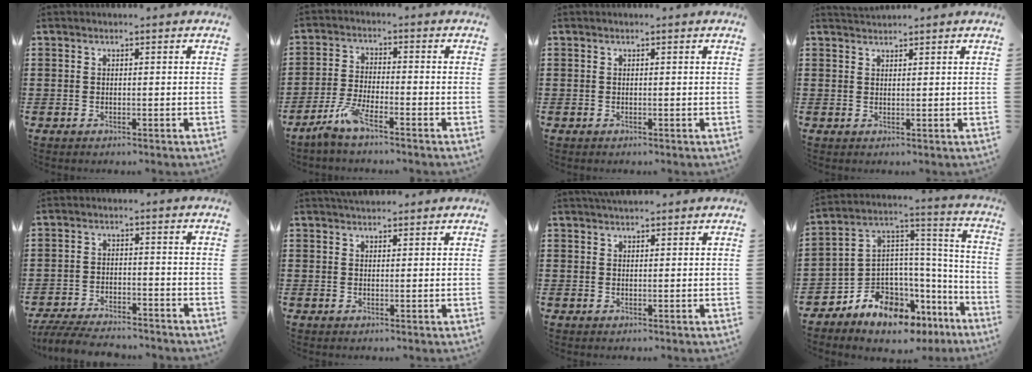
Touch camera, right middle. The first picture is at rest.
{"total": 5.1, "force": [-3.7, 0.8, 3.4], "torque": [-0.083, -0.007, -0.073]}
{"total": 0.0}
{"total": 1.5, "force": [1.5, 0.2, 0.0], "torque": [-0.003, 0.001, 0.029]}
{"total": 5.2, "force": [-5.0, 0.3, 1.5], "torque": [-0.034, -0.005, -0.100]}
{"total": 1.9, "force": [1.8, 0.6, 0.0], "torque": [-0.007, 0.002, 0.035]}
{"total": 1.6, "force": [1.6, 0.4, 0.3], "torque": [-0.010, 0.001, 0.030]}
{"total": 7.9, "force": [-7.2, 3.3, 0.5], "torque": [-0.029, -0.014, -0.140]}